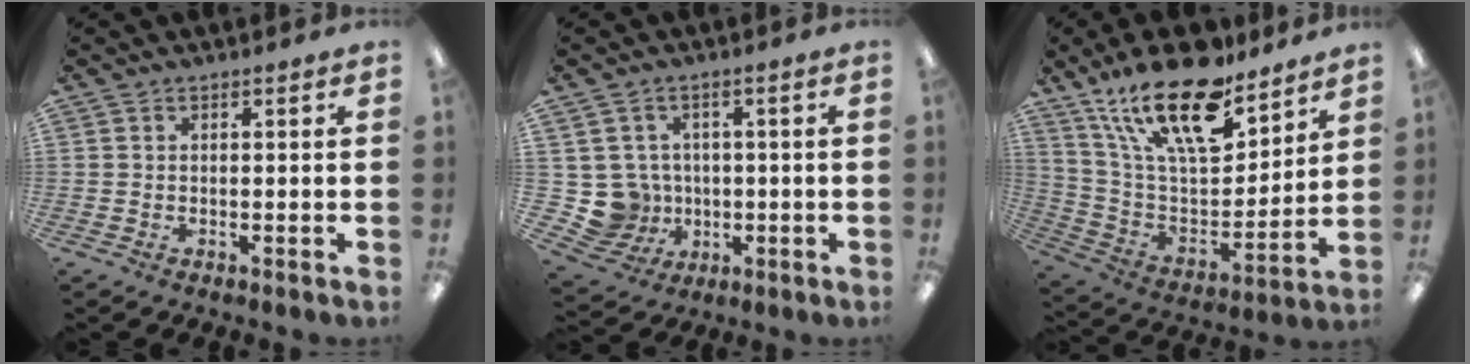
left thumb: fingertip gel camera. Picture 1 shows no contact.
{"total": 7.8, "force": [0.1, 7.7, 1.3], "torque": [-0.053, 0.001, 0.013]}
{"total": 23.5, "force": [16.0, 9.0, 14.6], "torque": [-0.276, -0.096, 0.276]}